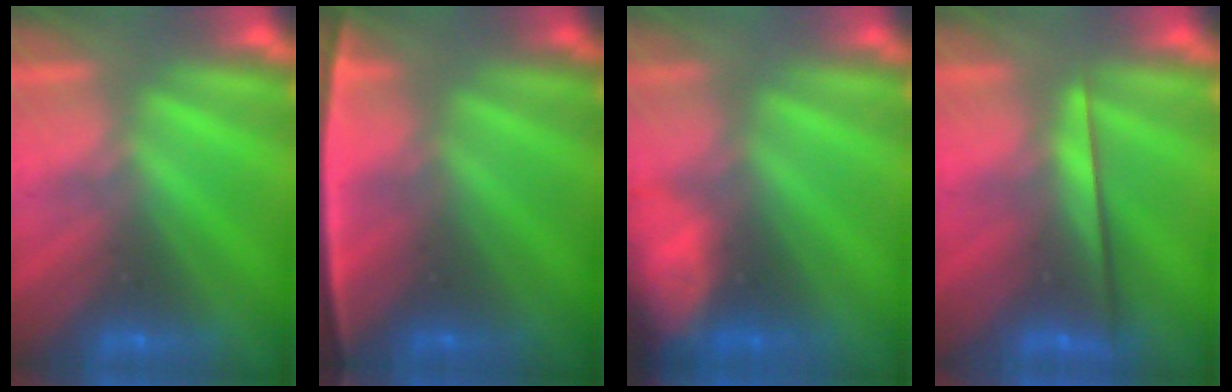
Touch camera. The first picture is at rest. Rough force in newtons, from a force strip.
{"total": 2.2}
{"total": 6.4}
{"total": 2.3}